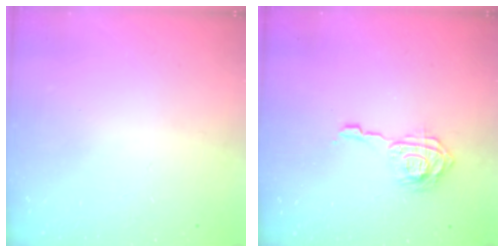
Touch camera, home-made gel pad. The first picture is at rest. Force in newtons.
{"total": 10.3, "press": 10.3, "slide": 1.0}